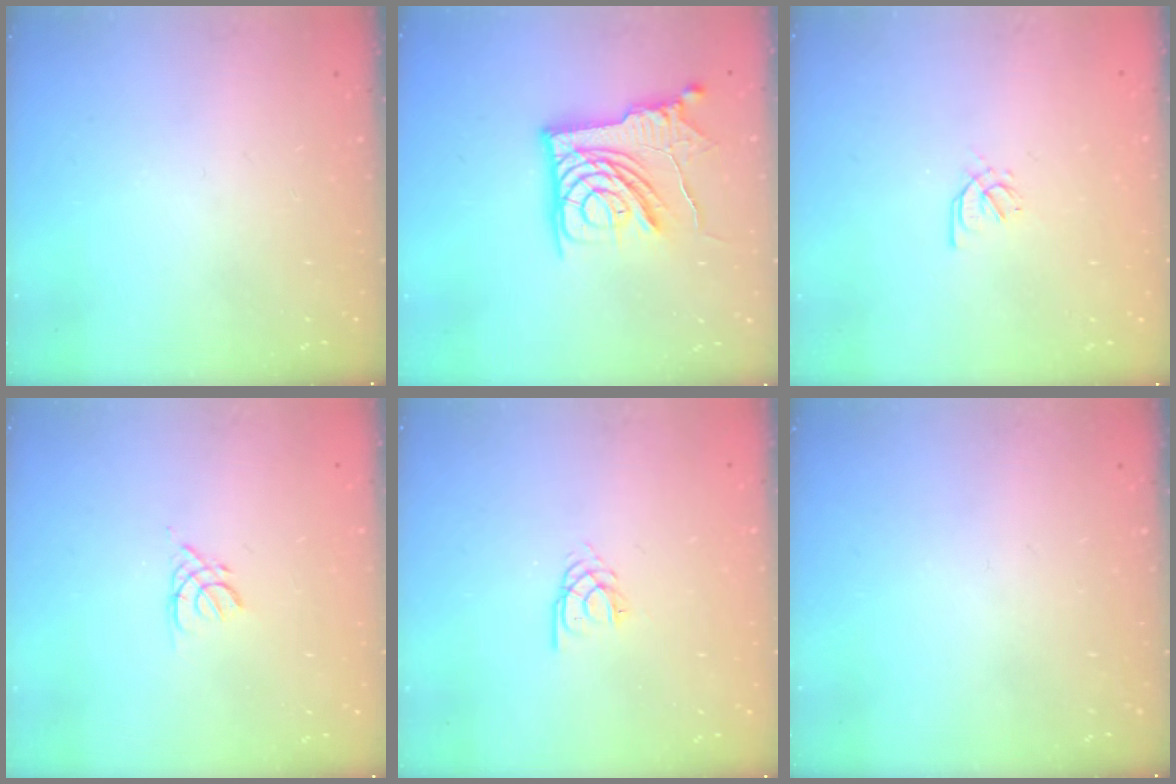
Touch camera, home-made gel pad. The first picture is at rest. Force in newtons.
{"total": 14.2, "press": 14.1, "slide": 1.1}
{"total": 2.6, "press": 2.5, "slide": 0.7}
{"total": 2.5, "press": 2.5, "slide": 0.6}
{"total": 2.3, "press": 2.3, "slide": 0.2}
{"total": 0.0}